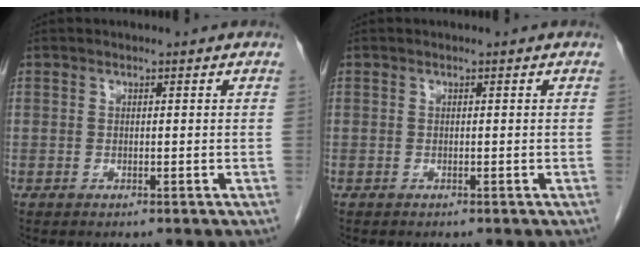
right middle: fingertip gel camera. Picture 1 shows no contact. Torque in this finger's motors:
{"motor_torque": [-0.26, -0.11, -0.03, 0.01]}